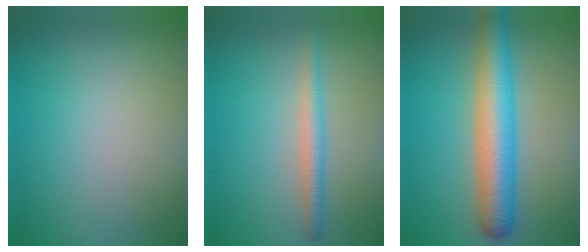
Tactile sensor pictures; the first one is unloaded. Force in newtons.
{"total": 2.2, "press": 2.2, "slide": 0.1}
{"total": 7.1, "press": 7.1, "slide": 0.2}